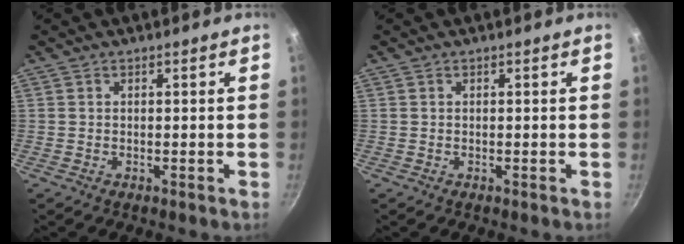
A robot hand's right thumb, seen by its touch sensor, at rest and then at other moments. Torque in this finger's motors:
{"motor_torque": [0.00, 0.00, 0.00, 0.00, 0.02]}